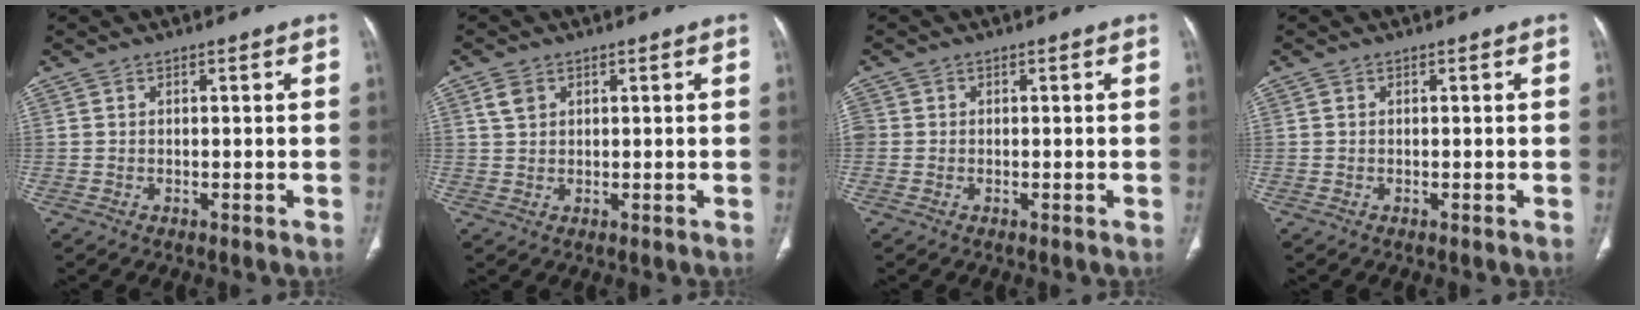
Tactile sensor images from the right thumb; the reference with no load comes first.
{"total": 2.7, "force": [1.3, 2.0, 1.4], "torque": [-0.023, 0.001, 0.028]}
{"total": 2.0, "force": [0.0, 1.8, 0.9], "torque": [-0.025, 0.008, -0.002]}
{"total": 0.0}